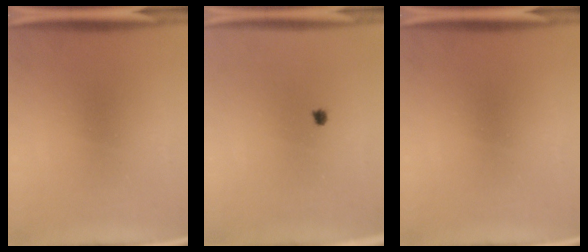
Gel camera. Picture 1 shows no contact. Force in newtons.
{"total": 0.6}
{"total": 0.0}